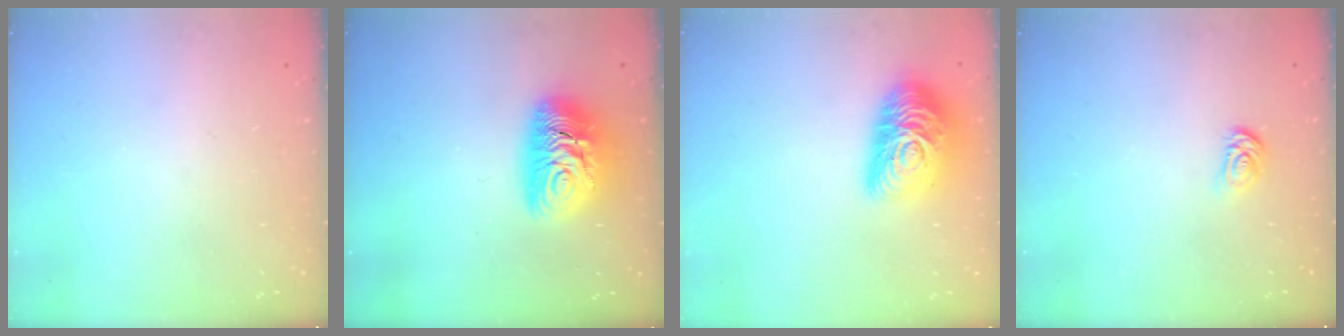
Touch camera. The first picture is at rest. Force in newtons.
{"total": 11.7, "press": 11.6, "slide": 1.1}
{"total": 17.2, "press": 17.2, "slide": 0.8}
{"total": 3.3, "press": 3.2, "slide": 0.5}